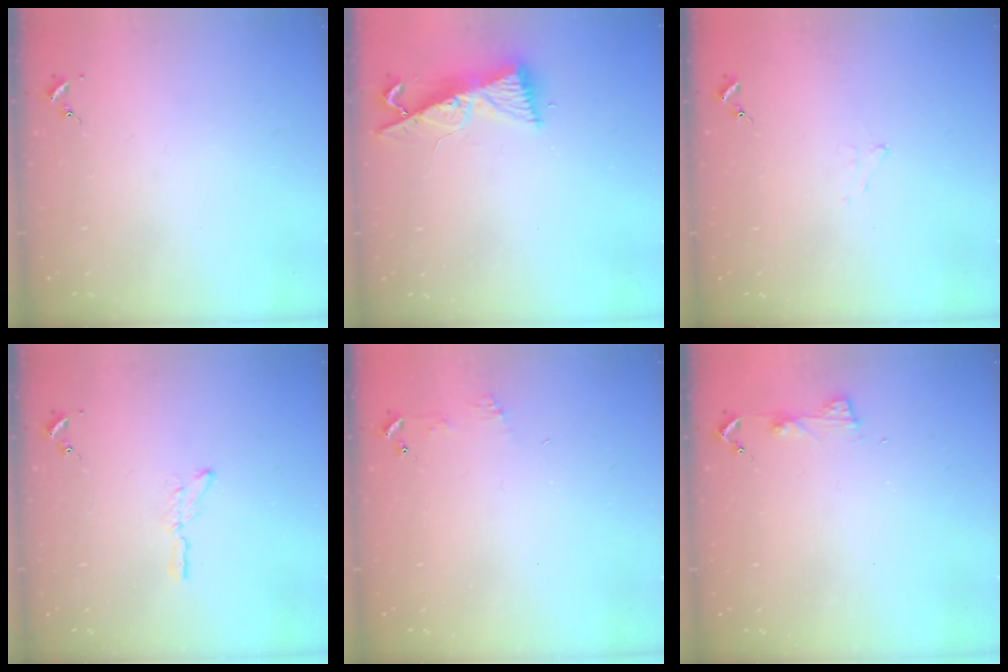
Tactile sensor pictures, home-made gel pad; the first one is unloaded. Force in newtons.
{"total": 8.9, "press": 8.9, "slide": 1.2}
{"total": 4.4, "press": 4.3, "slide": 0.6}
{"total": 3.2, "press": 3.2, "slide": 0.3}
{"total": 4.0, "press": 3.9, "slide": 0.4}
{"total": 4.4, "press": 4.4, "slide": 0.5}